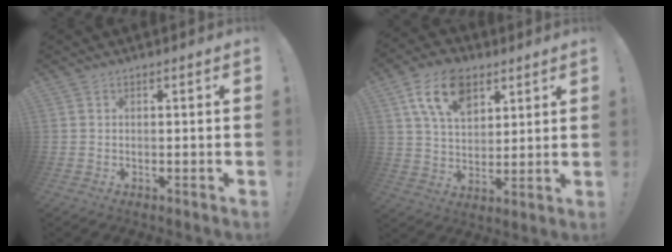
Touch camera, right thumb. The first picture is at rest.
{"total": 14.4, "force": [7.4, 8.8, 8.6], "torque": [-0.146, -0.022, 0.140]}